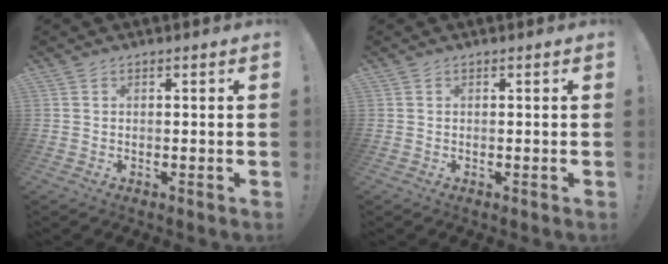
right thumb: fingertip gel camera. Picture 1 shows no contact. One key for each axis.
{"total": 0.0}